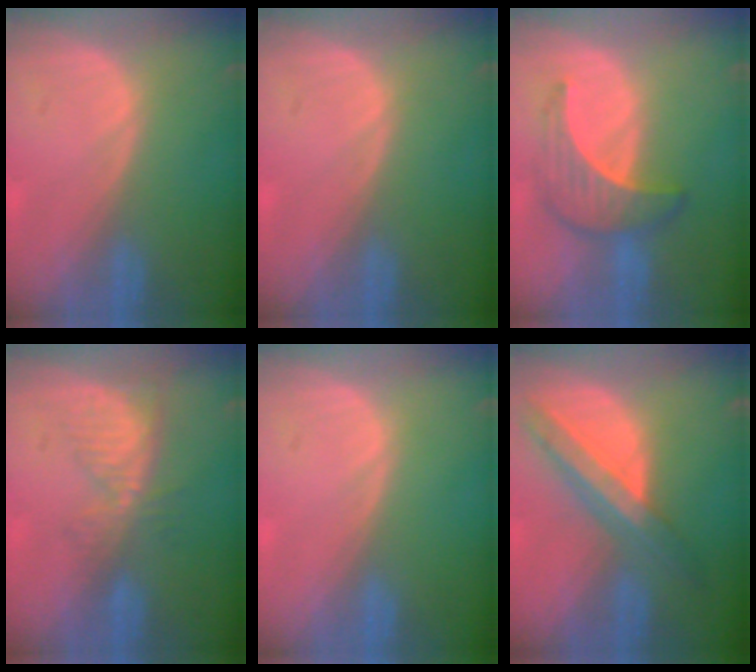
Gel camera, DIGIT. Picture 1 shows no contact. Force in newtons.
{"total": 0.0}
{"total": 6.5, "press": 6.4, "slide": 1.2}
{"total": 5.6, "press": 5.1, "slide": 2.4}
{"total": 0.0}
{"total": 8.5, "press": 7.2, "slide": 4.4}